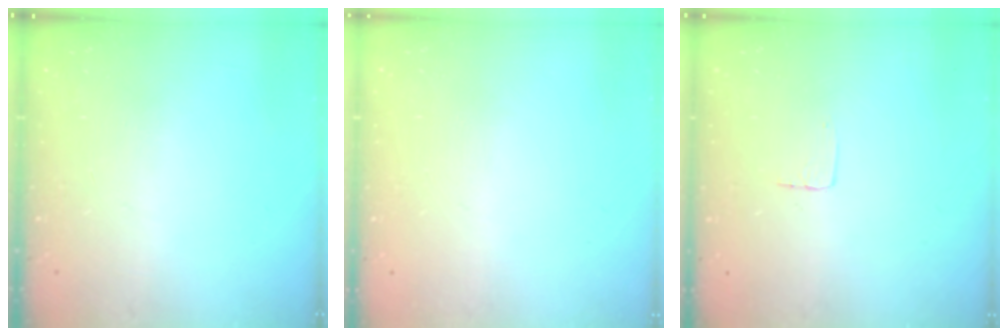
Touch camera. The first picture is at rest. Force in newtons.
{"total": 0.0}
{"total": 2.9, "press": 2.9, "slide": 0.2}